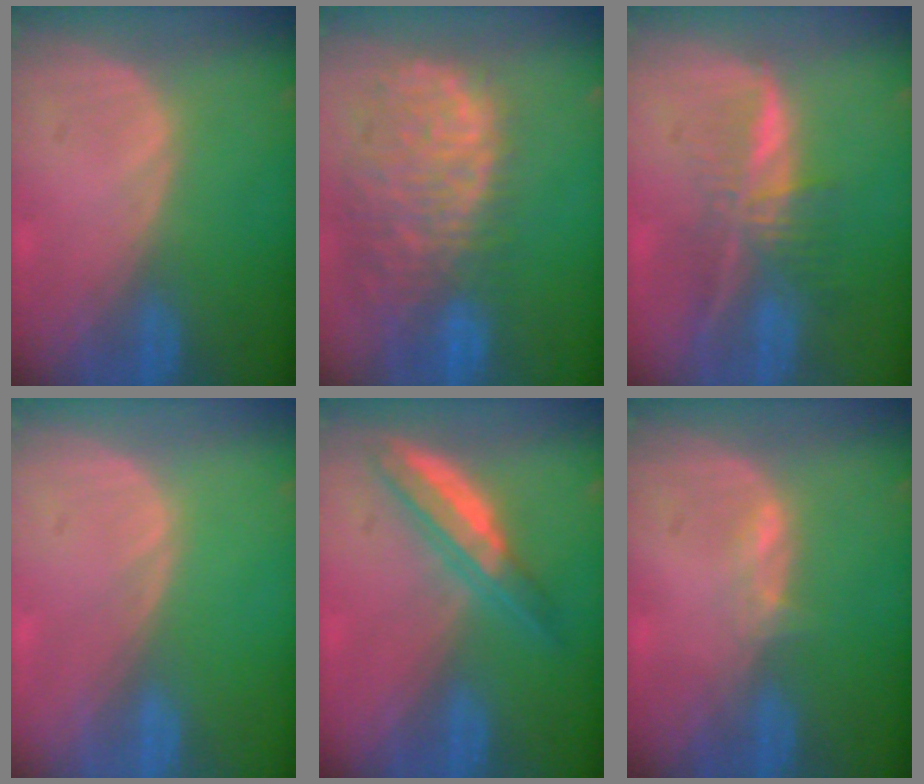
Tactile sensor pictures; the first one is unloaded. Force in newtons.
{"total": 13.5, "press": 11.1, "slide": 7.8}
{"total": 7.3, "press": 6.1, "slide": 4.0}
{"total": 0.0}
{"total": 5.4, "press": 5.3, "slide": 1.3}
{"total": 1.6, "press": 1.5, "slide": 0.6}